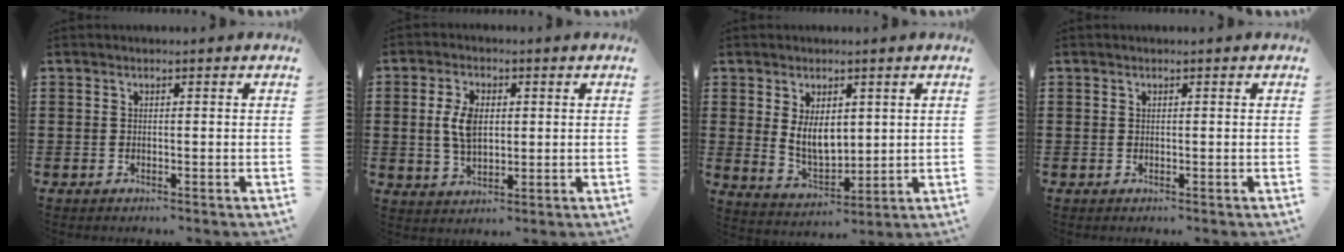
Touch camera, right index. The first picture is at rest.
{"total": 5.9, "force": [0.7, 3.3, 4.8], "torque": [-0.114, 0.006, 0.007]}
{"total": 6.2, "force": [1.7, 3.8, 4.6], "torque": [-0.080, 0.002, 0.030]}
{"total": 0.0}